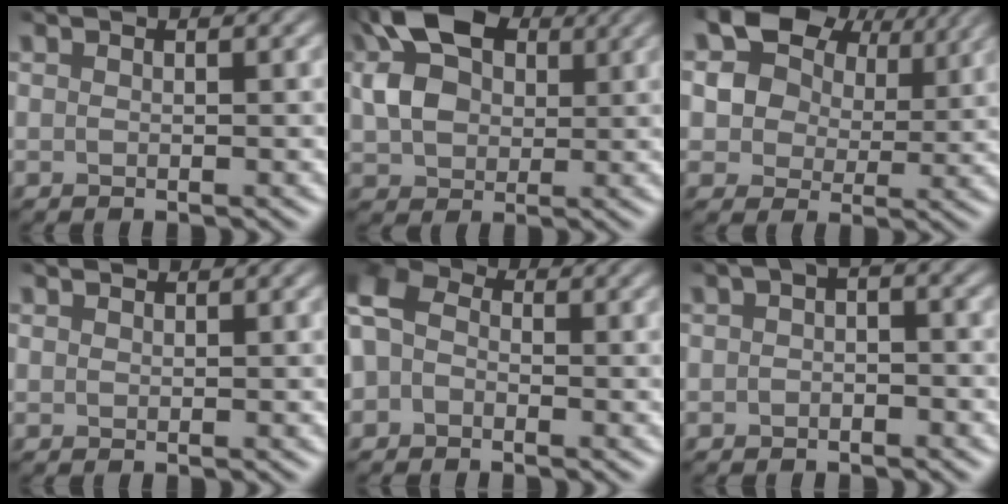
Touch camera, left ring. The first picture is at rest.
{"total": 8.7, "force": [2.3, 5.8, 6.0], "torque": [-0.137, 0.014, 0.044]}
{"total": 14.4, "force": [7.0, 9.9, 7.8], "torque": [-0.146, 0.039, 0.121]}
{"total": 0.0}
{"total": 7.7, "force": [-0.2, 6.2, 4.5], "torque": [-0.103, 0.020, -0.029]}
{"total": 2.3, "force": [-0.2, 1.4, 1.9], "torque": [-0.029, 0.008, -0.003]}